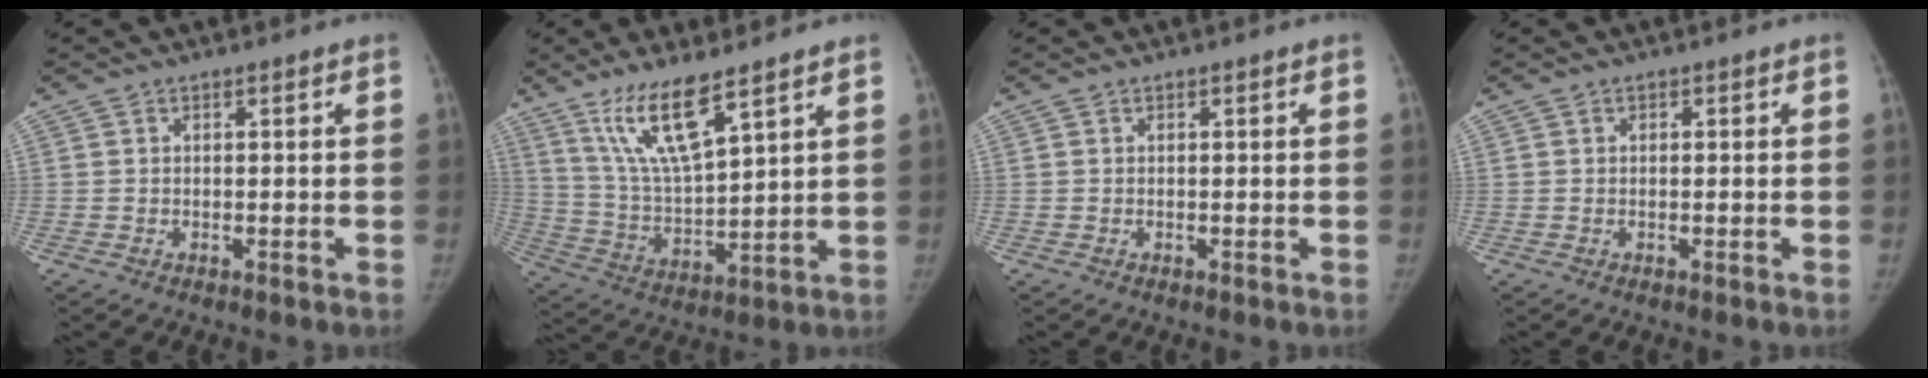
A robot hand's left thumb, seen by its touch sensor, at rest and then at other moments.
{"total": 12.5, "force": [8.2, 2.6, 9.0], "torque": [-0.167, -0.048, 0.175]}
{"total": 0.0}
{"total": 0.0}